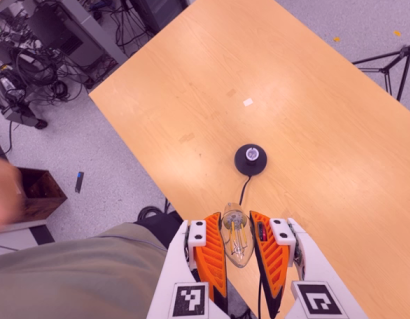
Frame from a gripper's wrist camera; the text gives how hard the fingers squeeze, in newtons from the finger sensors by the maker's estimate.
{"total": 21.8, "left": 24.5, "right": 19.1}